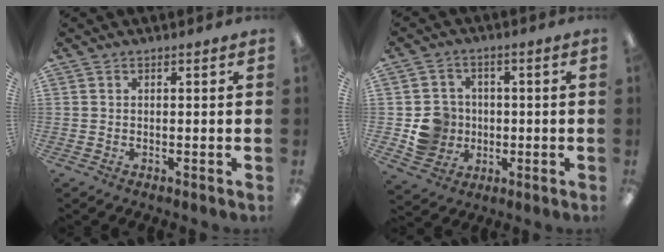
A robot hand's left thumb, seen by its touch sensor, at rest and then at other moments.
{"total": 8.4, "force": [-1.1, 8.1, 2.1], "torque": [-0.051, 0.013, -0.009]}